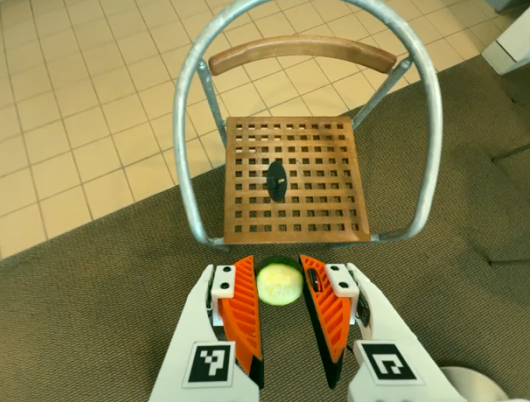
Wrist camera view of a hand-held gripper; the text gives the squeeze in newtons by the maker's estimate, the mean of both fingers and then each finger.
{"total": 6.6, "left": 6.4, "right": 6.7}